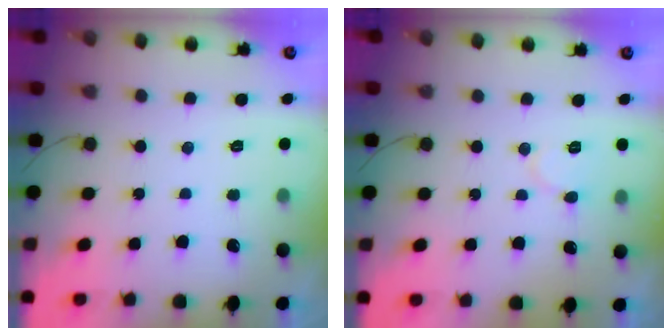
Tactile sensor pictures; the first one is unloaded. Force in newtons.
{"total": 5.8, "press": 5.7, "slide": 0.5}